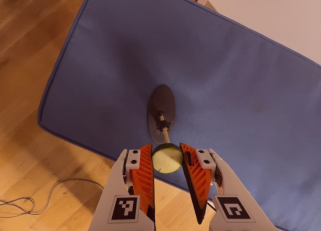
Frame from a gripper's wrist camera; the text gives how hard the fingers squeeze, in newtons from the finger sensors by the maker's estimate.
{"total": 11.1, "left": 11.0, "right": 11.2}